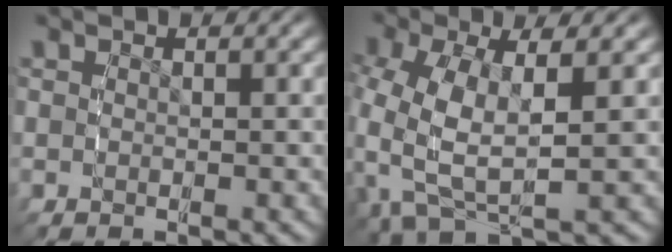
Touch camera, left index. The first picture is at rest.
{"total": 8.8, "force": [0.2, 6.0, 6.4], "torque": [-0.154, -0.027, 0.014]}